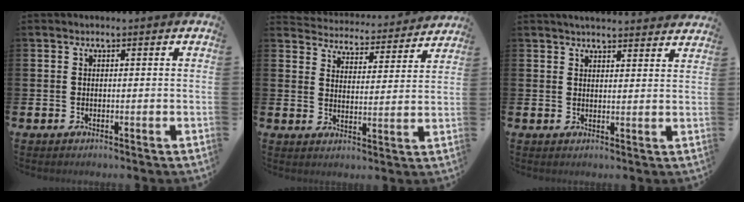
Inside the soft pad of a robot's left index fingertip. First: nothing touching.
{"total": 4.7, "force": [4.7, 0.7, -0.1], "torque": [-0.018, -0.044, 0.078]}
{"total": 3.6, "force": [3.6, 0.2, 0.3], "torque": [-0.009, -0.020, 0.065]}